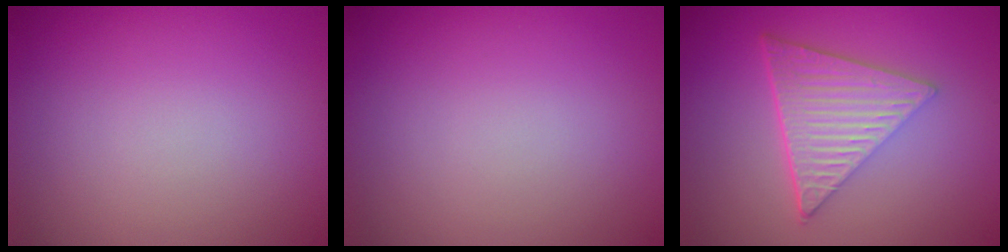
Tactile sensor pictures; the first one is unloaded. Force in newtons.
{"total": 0.0}
{"total": 6.8, "press": 4.5, "slide": 5.0}